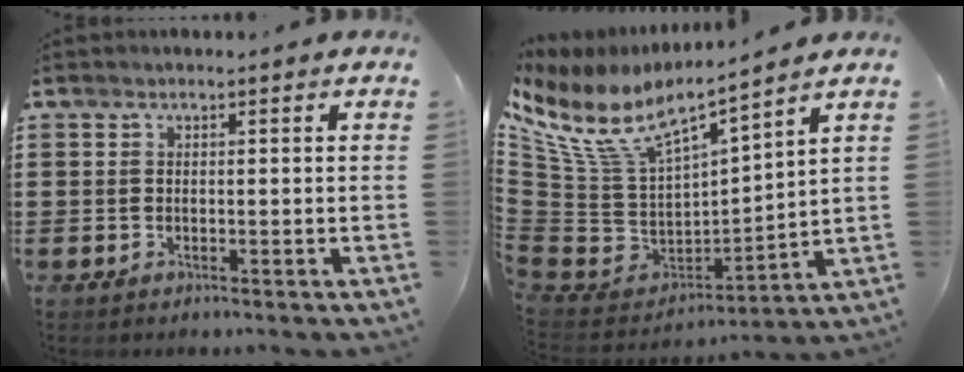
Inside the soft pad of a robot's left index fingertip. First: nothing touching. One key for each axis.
{"total": 8.9, "fx": 6.2, "fy": 2.9, "fz": 5.8, "tx": -0.151, "ty": -0.051, "tz": 0.104}